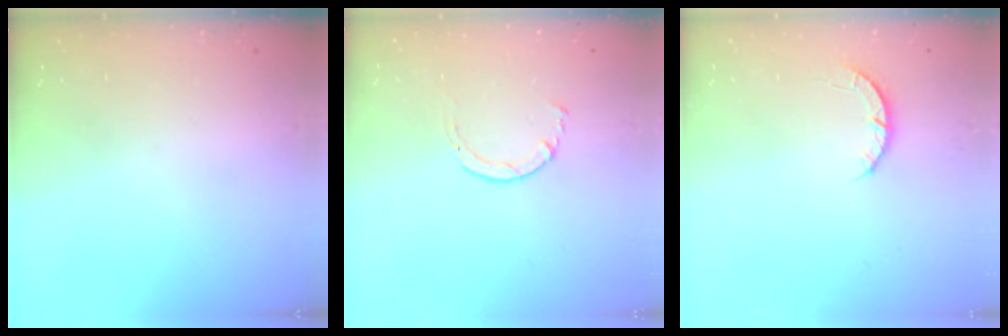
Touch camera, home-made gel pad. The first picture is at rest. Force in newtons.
{"total": 2.0, "press": 1.9, "slide": 0.3}
{"total": 2.7, "press": 2.6, "slide": 0.4}